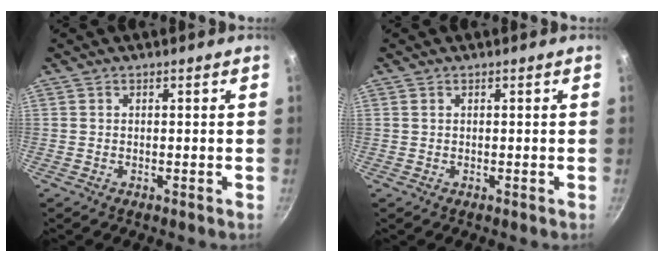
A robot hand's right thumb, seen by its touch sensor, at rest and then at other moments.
{"total": 0.0}